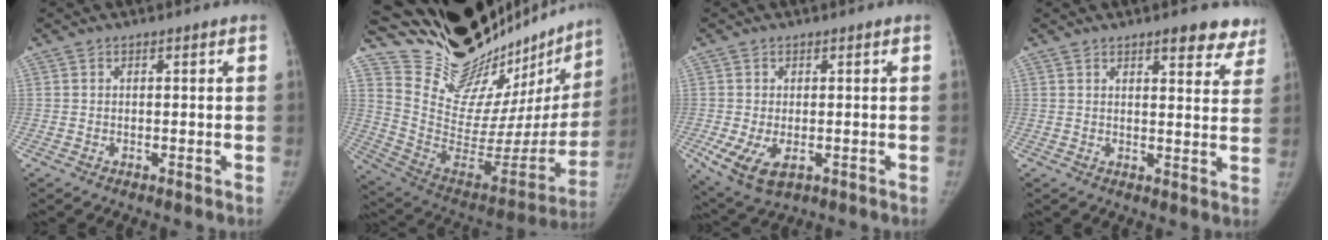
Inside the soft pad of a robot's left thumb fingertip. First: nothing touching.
{"total": 36.1, "force": [31.9, 9.9, 13.7], "torque": [-0.197, -0.204, 0.469]}
{"total": 7.0, "force": [-1.7, 4.1, 5.4], "torque": [-0.106, -0.017, -0.018]}
{"total": 8.2, "force": [6.3, 2.9, 4.4], "torque": [-0.017, -0.031, 0.069]}